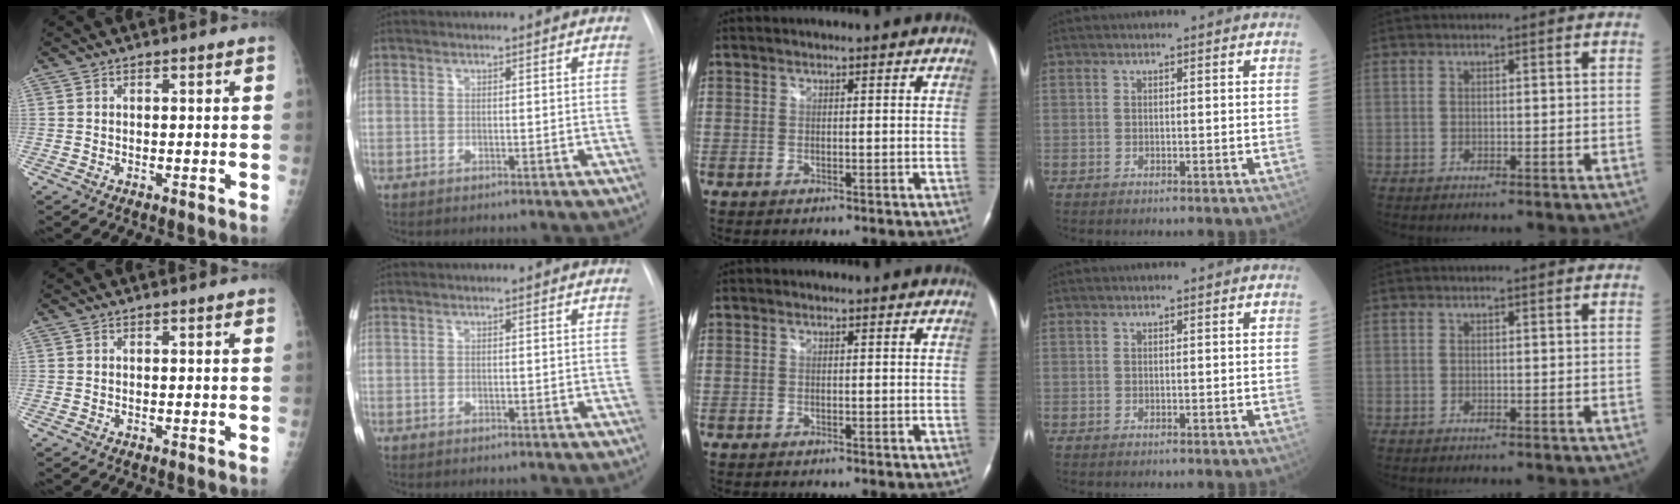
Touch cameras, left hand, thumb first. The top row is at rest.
{}